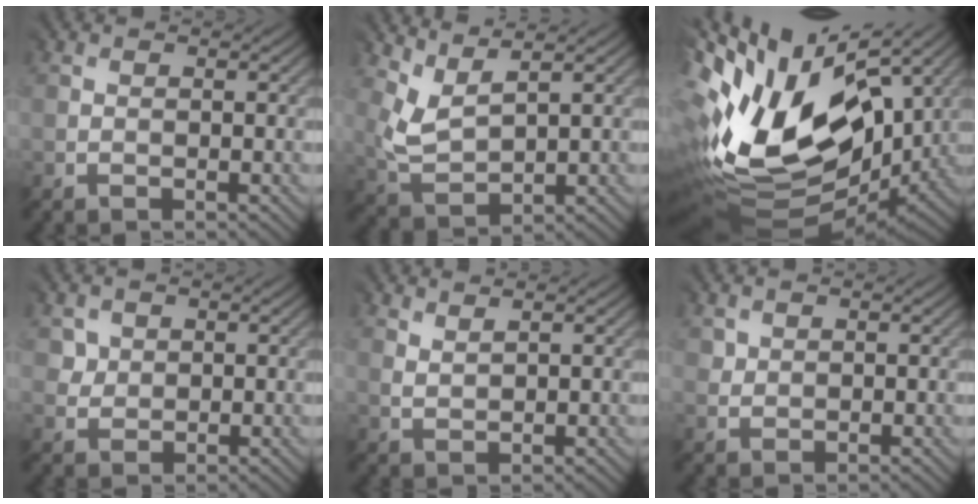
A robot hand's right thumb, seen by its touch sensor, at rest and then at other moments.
{"total": 4.7, "force": [4.4, 1.3, 1.3], "torque": [-0.045, 0.004, 0.093]}
{"total": 16.9, "force": [3.5, 9.9, 13.3], "torque": [-0.277, -0.016, 0.080]}
{"total": 3.0, "force": [1.9, 2.0, -1.2], "torque": [0.019, -0.001, 0.031]}
{"total": 2.7, "force": [2.5, 0.0, -0.9], "torque": [0.016, 0.003, 0.051]}
{"total": 2.8, "force": [2.2, 1.8, 0.0], "torque": [0.006, 0.003, 0.039]}